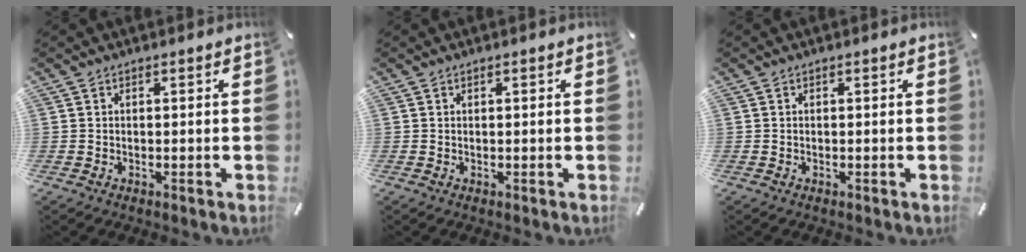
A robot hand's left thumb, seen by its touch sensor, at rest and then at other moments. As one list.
[{"total": 0.0}, {"total": 0.0}]